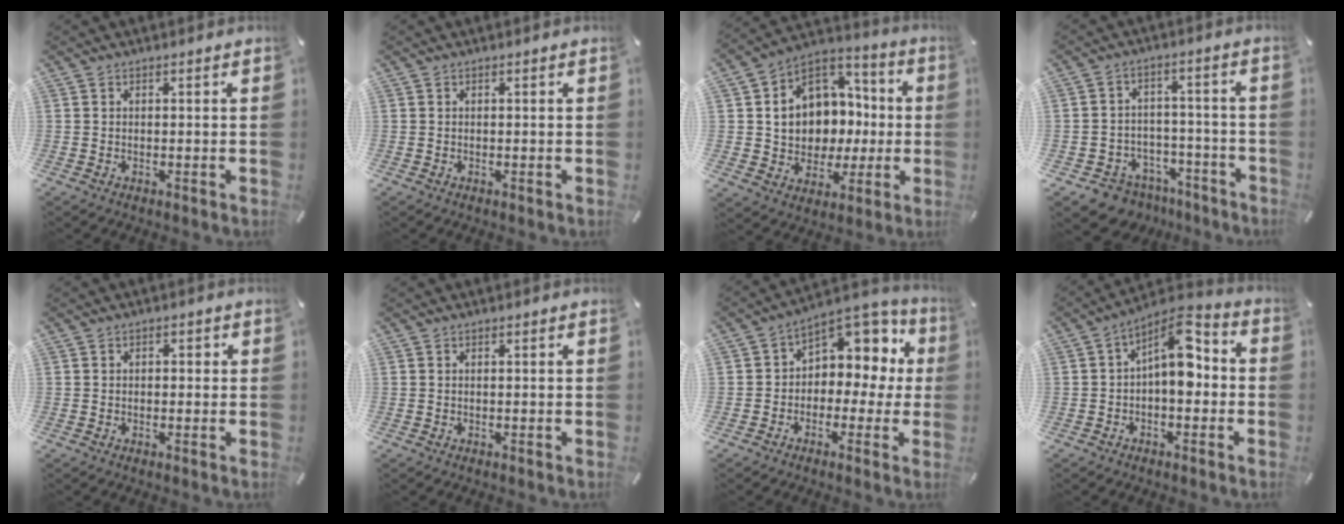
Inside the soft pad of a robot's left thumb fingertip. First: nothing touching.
{"total": 0.0}
{"total": 11.9, "force": [0.3, 11.1, 4.3], "torque": [-0.078, -0.024, 0.015]}
{"total": 6.7, "force": [-4.4, 4.9, 0.9], "torque": [-0.018, 0.024, -0.078]}
{"total": 1.2, "force": [-0.3, 1.0, 0.6], "torque": [-0.012, 0.007, -0.010]}
{"total": 0.0}
{"total": 6.8, "force": [1.0, 5.2, 4.2], "torque": [-0.060, -0.002, 0.013]}
{"total": 10.0, "force": [1.2, 5.2, 8.5], "torque": [-0.147, -0.018, 0.015]}